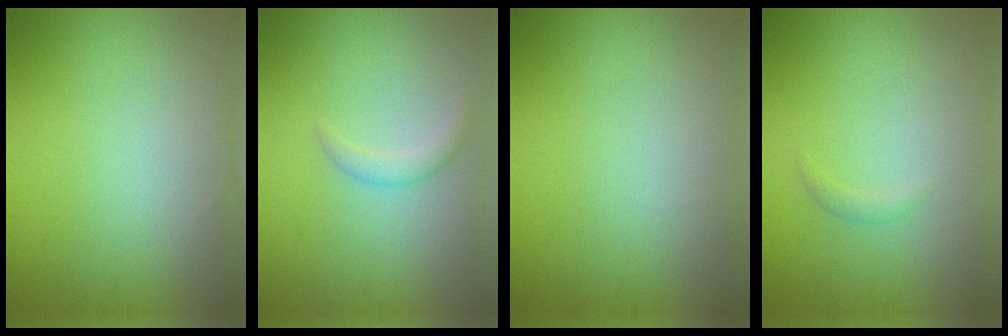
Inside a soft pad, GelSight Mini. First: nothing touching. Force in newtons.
{"total": 1.6, "press": 1.6, "slide": 0.1}
{"total": 0.0}
{"total": 0.7, "press": 0.7, "slide": 0.1}